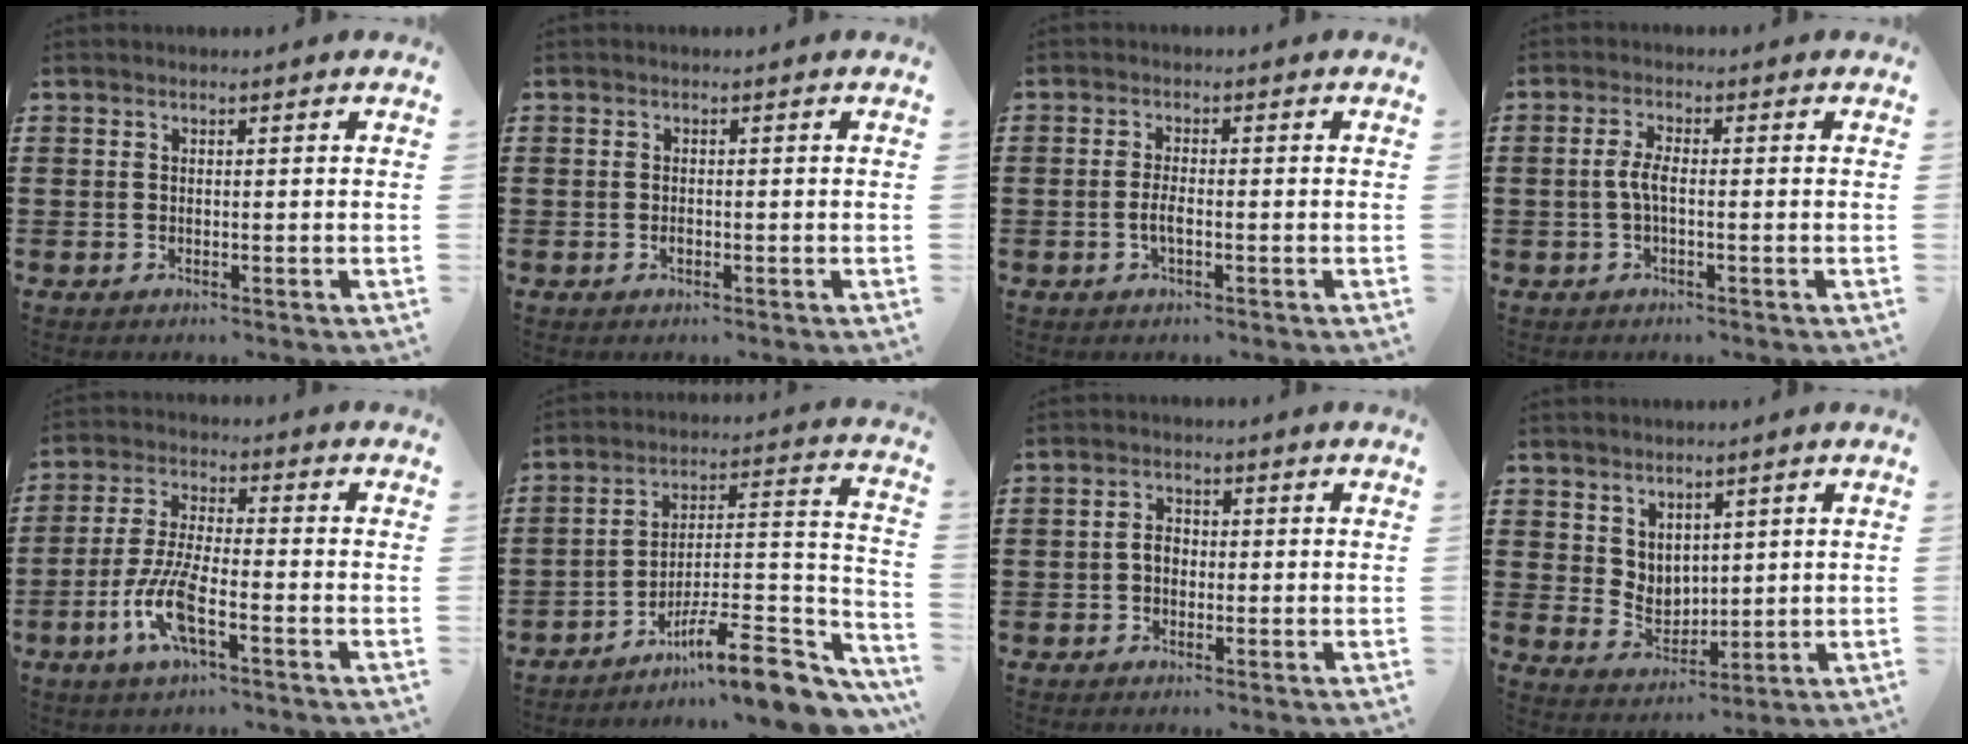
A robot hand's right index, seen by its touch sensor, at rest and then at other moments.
{"total": 1.1, "force": [-0.4, 0.5, 0.9], "torque": [-0.017, -0.002, -0.007]}
{"total": 2.4, "force": [-0.7, 0.7, 2.2], "torque": [-0.047, -0.002, -0.015]}
{"total": 3.2, "force": [-0.6, 0.9, 3.0], "torque": [-0.077, -0.004, -0.020]}
{"total": 8.5, "force": [-3.7, 2.4, 7.2], "torque": [-0.164, -0.011, -0.071]}
{"total": 11.8, "force": [-8.6, 2.7, 7.7], "torque": [-0.097, 0.022, -0.154]}
{"total": 2.4, "force": [-0.4, 1.7, 1.7], "torque": [-0.034, 0.004, -0.010]}
{"total": 4.5, "force": [3.4, 2.9, 0.7], "torque": [-0.030, -0.003, 0.065]}